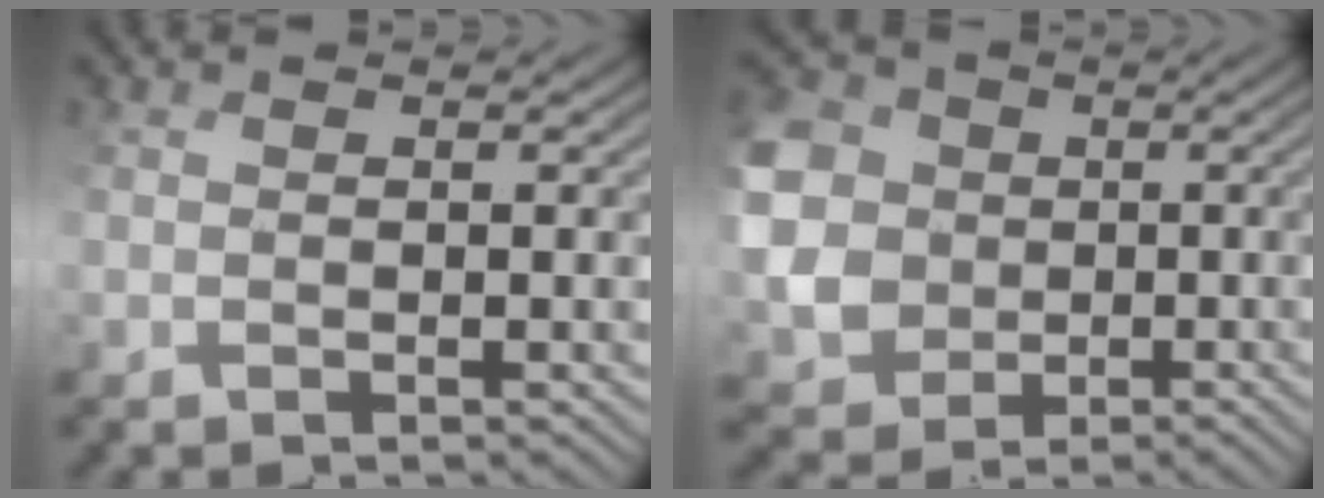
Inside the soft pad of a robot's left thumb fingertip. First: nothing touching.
{"total": 10.2, "force": [1.0, 9.2, 4.4], "torque": [-0.164, -0.018, 0.013]}